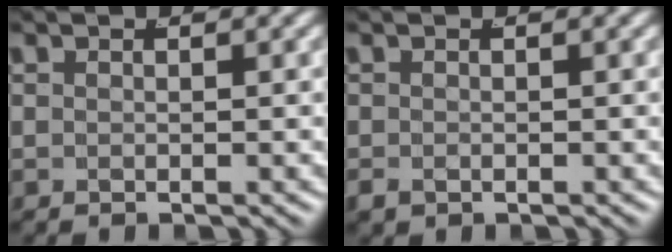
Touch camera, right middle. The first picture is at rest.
{"total": 1.1, "force": [-0.8, 0.5, 0.5], "torque": [-0.011, -0.011, -0.006]}